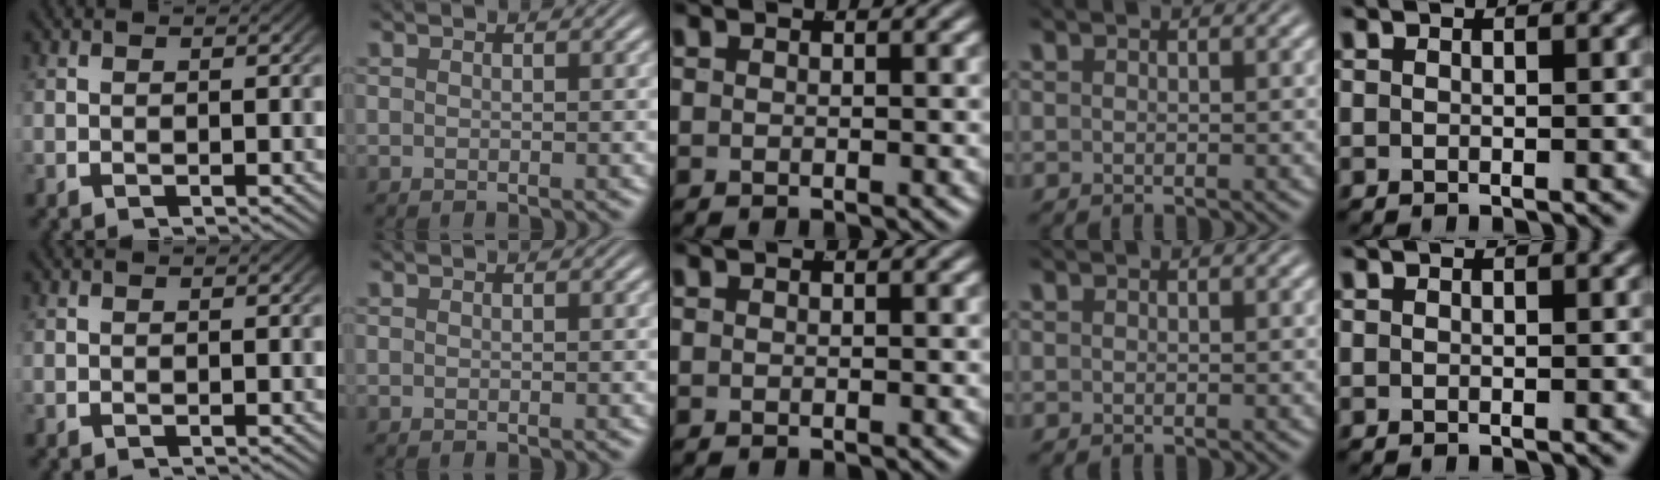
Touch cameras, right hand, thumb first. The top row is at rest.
{}